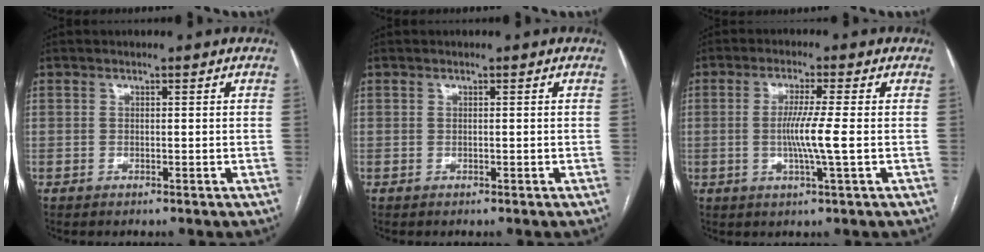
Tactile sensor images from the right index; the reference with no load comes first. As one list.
[{"total": 0.0}, {"total": 5.8, "force": [-0.6, -0.9, 5.7], "torque": [-0.107, -0.011, -0.013]}]